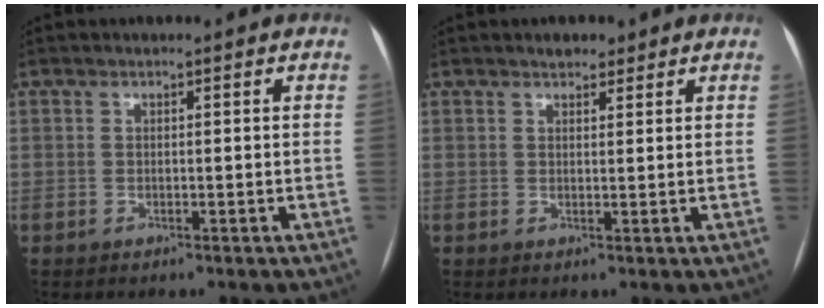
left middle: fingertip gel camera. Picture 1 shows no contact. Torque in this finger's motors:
{"motor_torque": [-0.14, 0.03, 0.10, 0.02]}